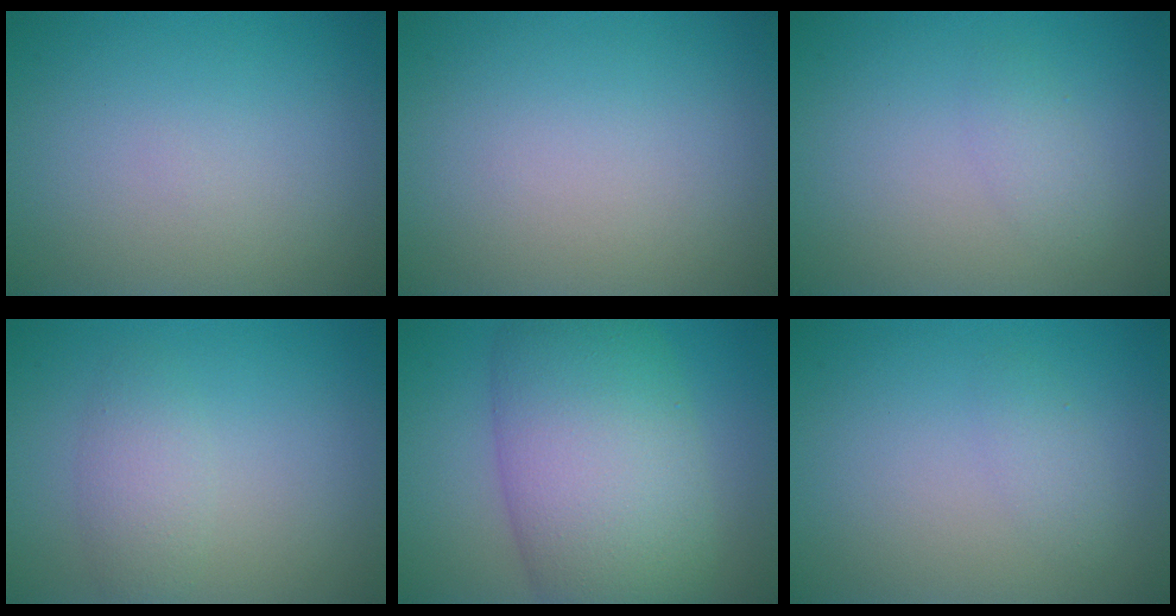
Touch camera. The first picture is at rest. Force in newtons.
{"total": 0.0}
{"total": 1.3, "press": 1.3, "slide": 0.1}
{"total": 2.2, "press": 2.2, "slide": 0.1}
{"total": 11.7, "press": 11.7, "slide": 0.3}
{"total": 1.2, "press": 1.2, "slide": 0.0}